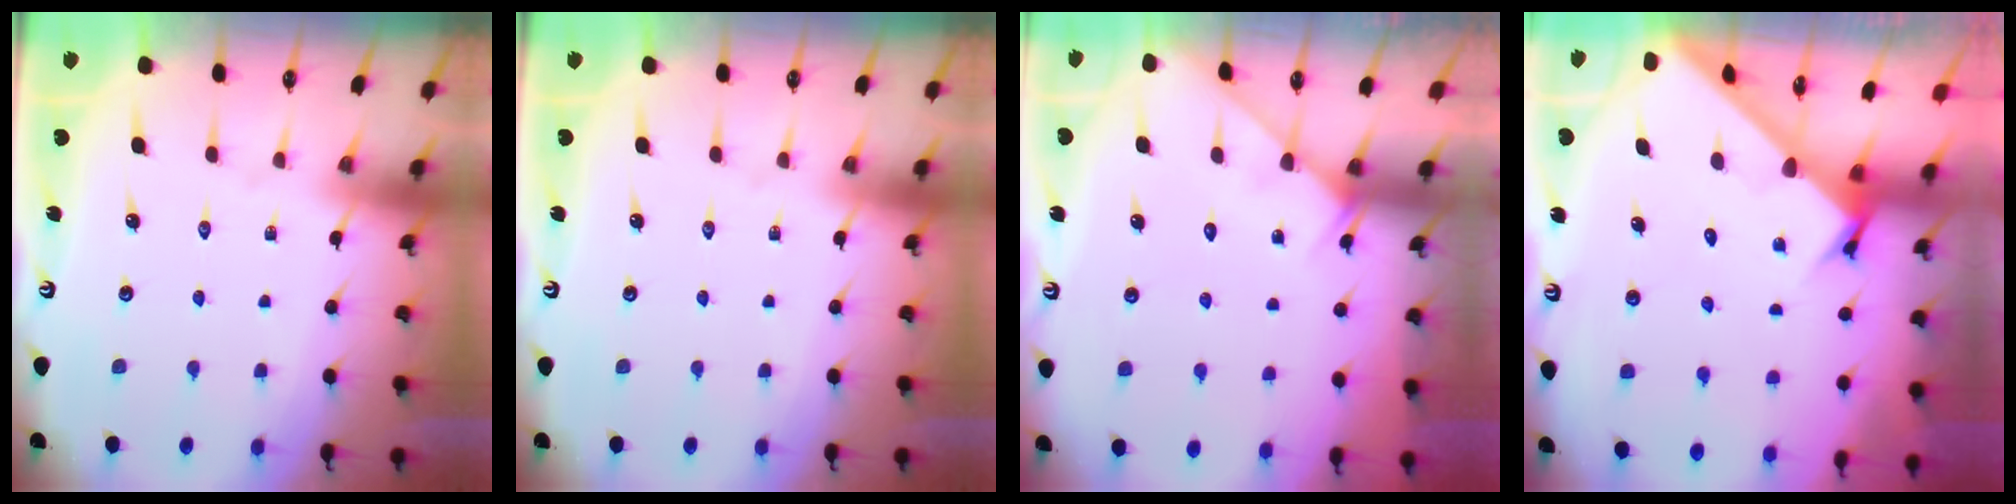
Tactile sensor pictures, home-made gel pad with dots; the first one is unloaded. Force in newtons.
{"total": 0.0}
{"total": 4.6, "press": 4.6, "slide": 0.5}
{"total": 2.4, "press": 2.4, "slide": 0.2}